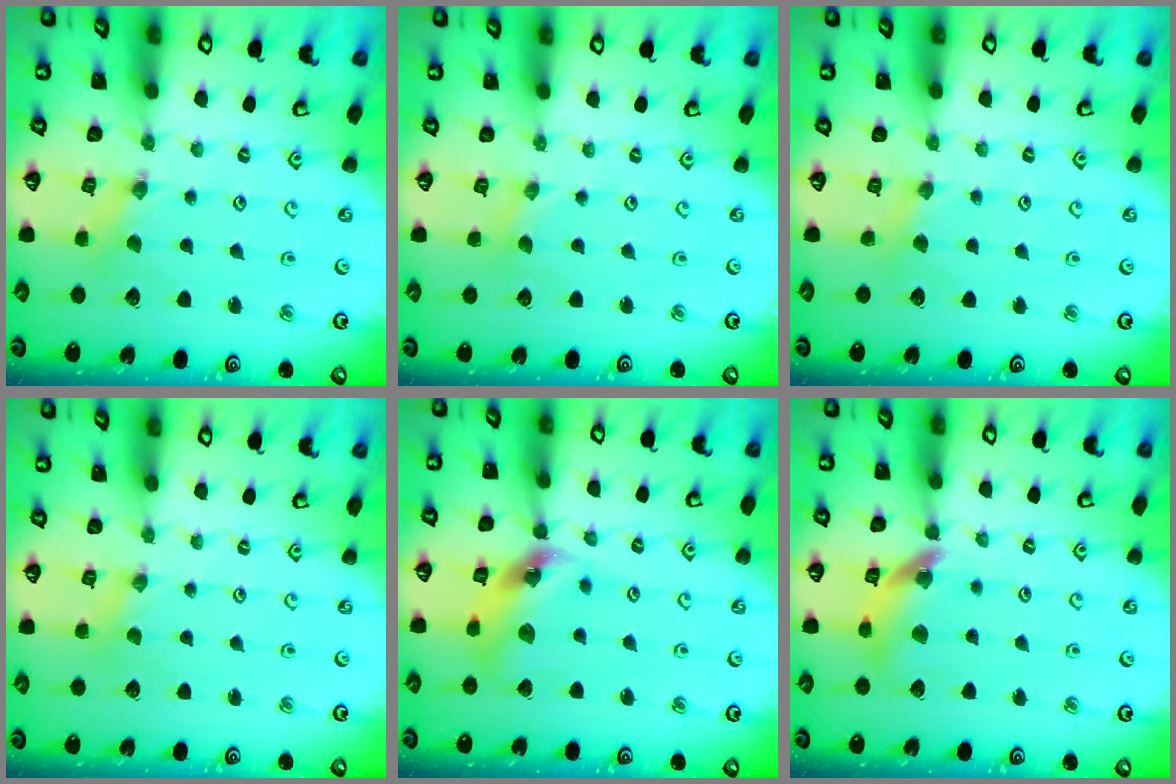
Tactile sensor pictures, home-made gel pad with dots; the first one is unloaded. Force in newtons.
{"total": 0.0}
{"total": 2.5, "press": 2.5, "slide": 0.3}
{"total": 0.0}
{"total": 13.1, "press": 13.0, "slide": 1.7}
{"total": 12.7, "press": 12.6, "slide": 1.6}